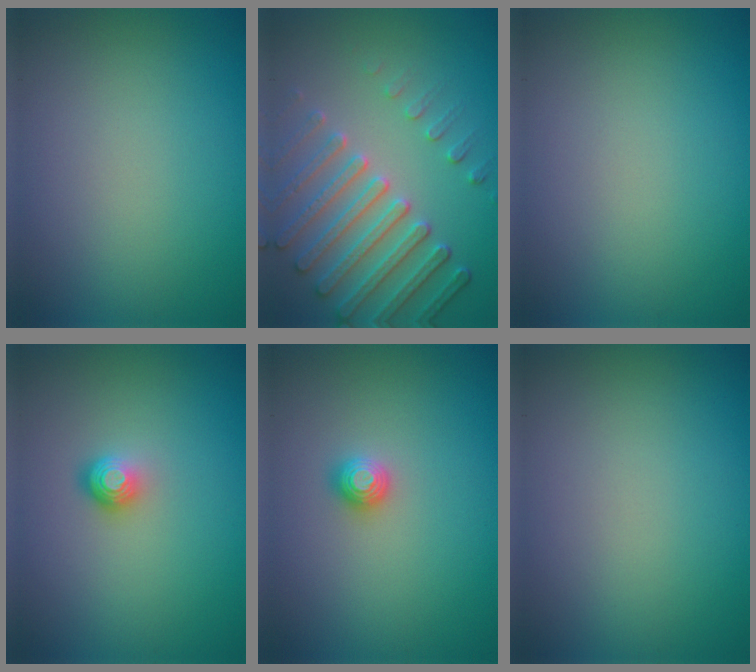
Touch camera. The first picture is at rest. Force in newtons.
{"total": 5.2, "press": 4.7, "slide": 2.3}
{"total": 0.0}
{"total": 1.8, "press": 1.2, "slide": 1.3}
{"total": 1.1, "press": 1.1, "slide": 0.2}
{"total": 0.0}